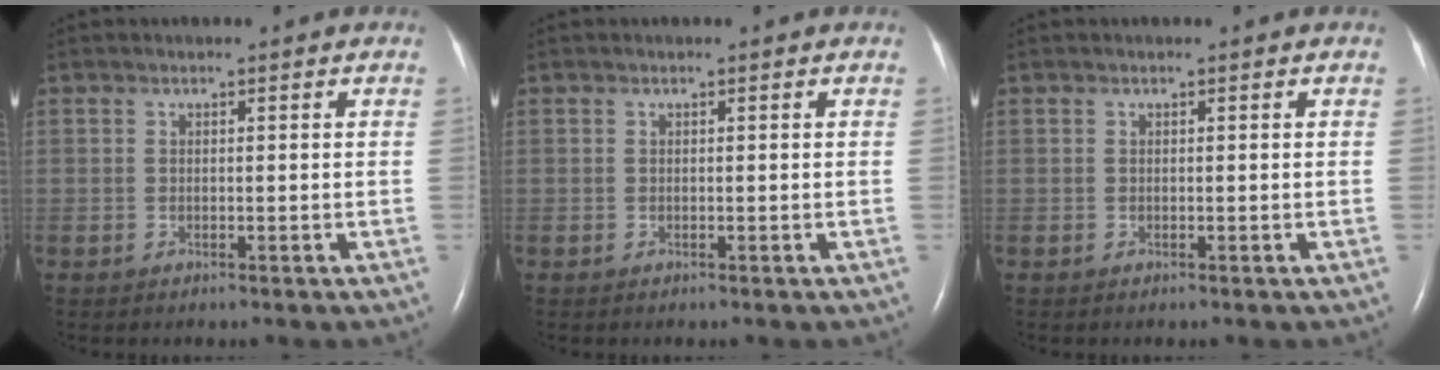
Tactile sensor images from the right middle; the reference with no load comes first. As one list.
[{"total": 0.0}, {"total": 0.0}]